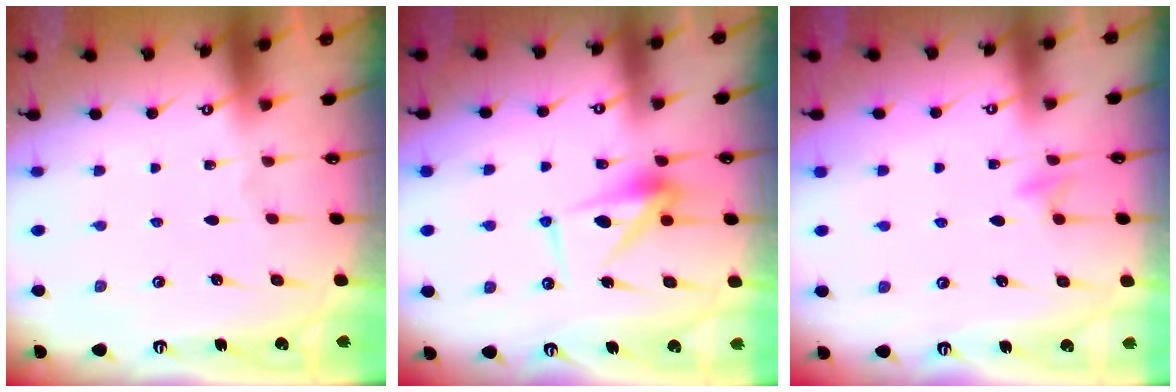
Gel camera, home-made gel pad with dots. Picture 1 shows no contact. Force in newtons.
{"total": 9.9, "press": 9.9, "slide": 0.2}
{"total": 5.6, "press": 5.6, "slide": 0.7}